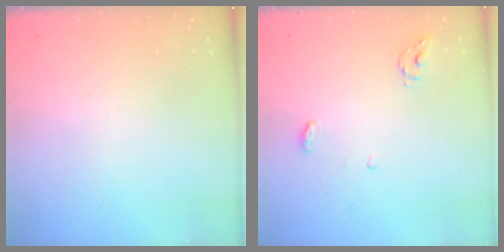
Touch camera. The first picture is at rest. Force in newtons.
{"total": 3.8, "press": 3.8, "slide": 0.3}